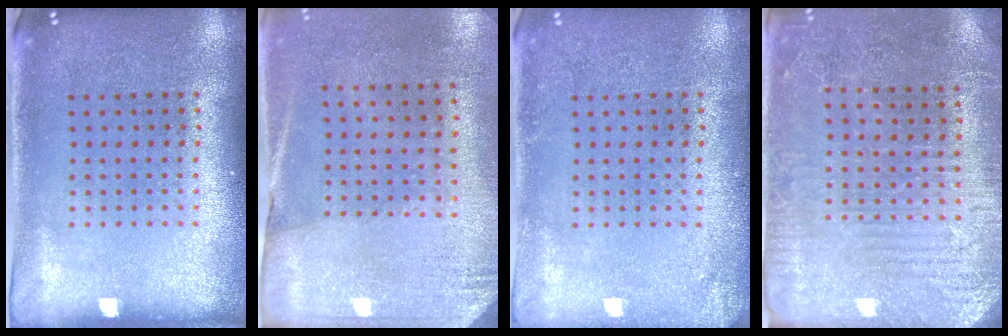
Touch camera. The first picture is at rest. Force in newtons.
{"total": 2.7, "press": 2.4, "slide": 1.3}
{"total": 1.2, "press": 1.2, "slide": 0.0}
{"total": 2.9, "press": 2.8, "slide": 0.6}